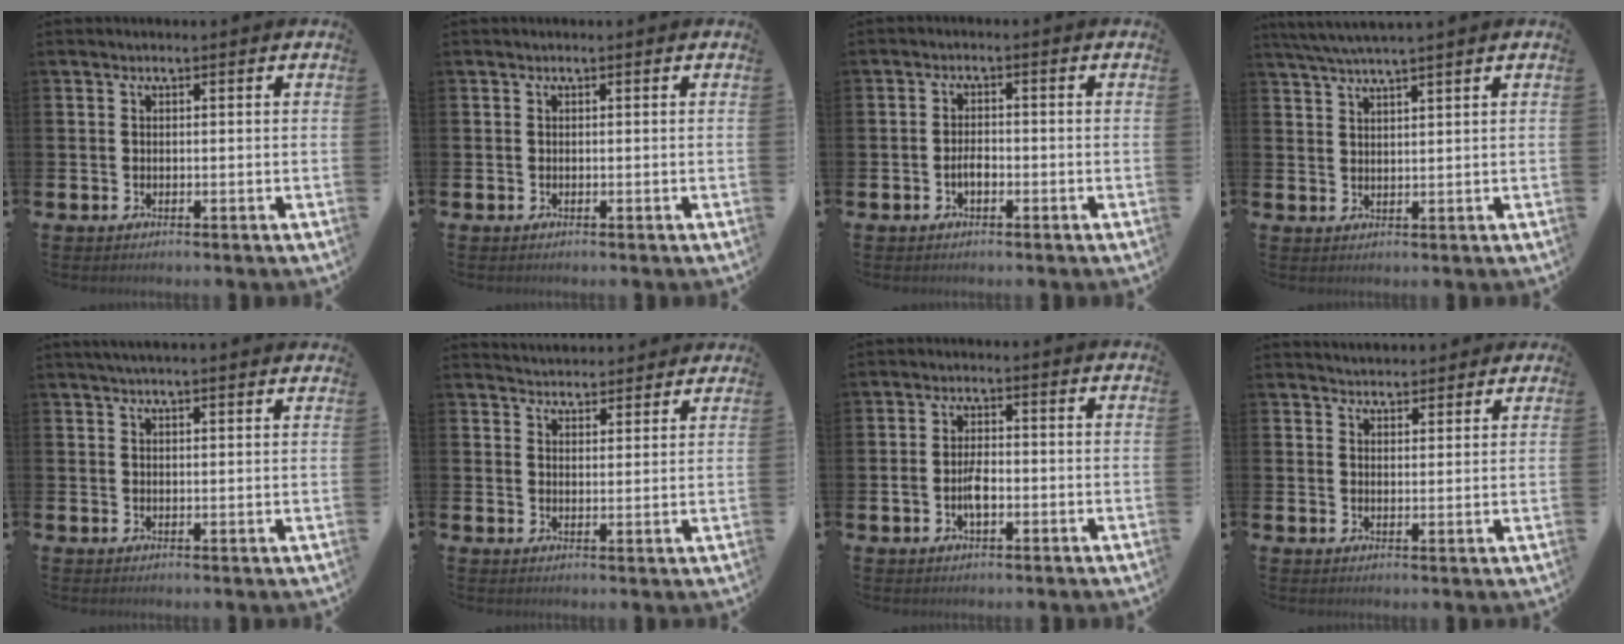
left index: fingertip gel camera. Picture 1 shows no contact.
{"total": 0.0}
{"total": 2.0, "force": [-0.7, 1.0, 1.6], "torque": [-0.026, 0.002, -0.015]}
{"total": 3.5, "force": [3.3, -0.6, 1.1], "torque": [-0.035, -0.006, 0.061]}
{"total": 2.5, "force": [2.4, -0.1, 0.7], "torque": [-0.015, -0.005, 0.043]}
{"total": 4.2, "force": [4.1, 0.7, -0.3], "torque": [-0.004, -0.025, 0.075]}
{"total": 3.3, "force": [-0.7, 1.5, 2.8], "torque": [-0.046, 0.001, -0.013]}
{"total": 3.4, "force": [3.3, 0.7, -0.4], "torque": [0.001, -0.015, 0.062]}